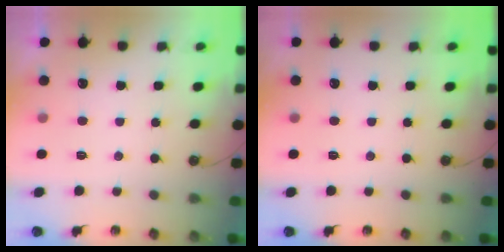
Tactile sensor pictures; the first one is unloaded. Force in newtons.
{"total": 0.0}